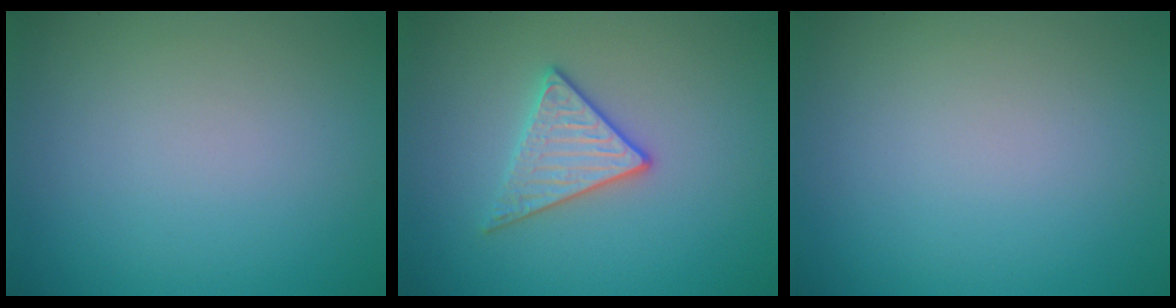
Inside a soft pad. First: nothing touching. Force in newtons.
{"total": 2.8, "press": 2.6, "slide": 1.0}
{"total": 0.0}